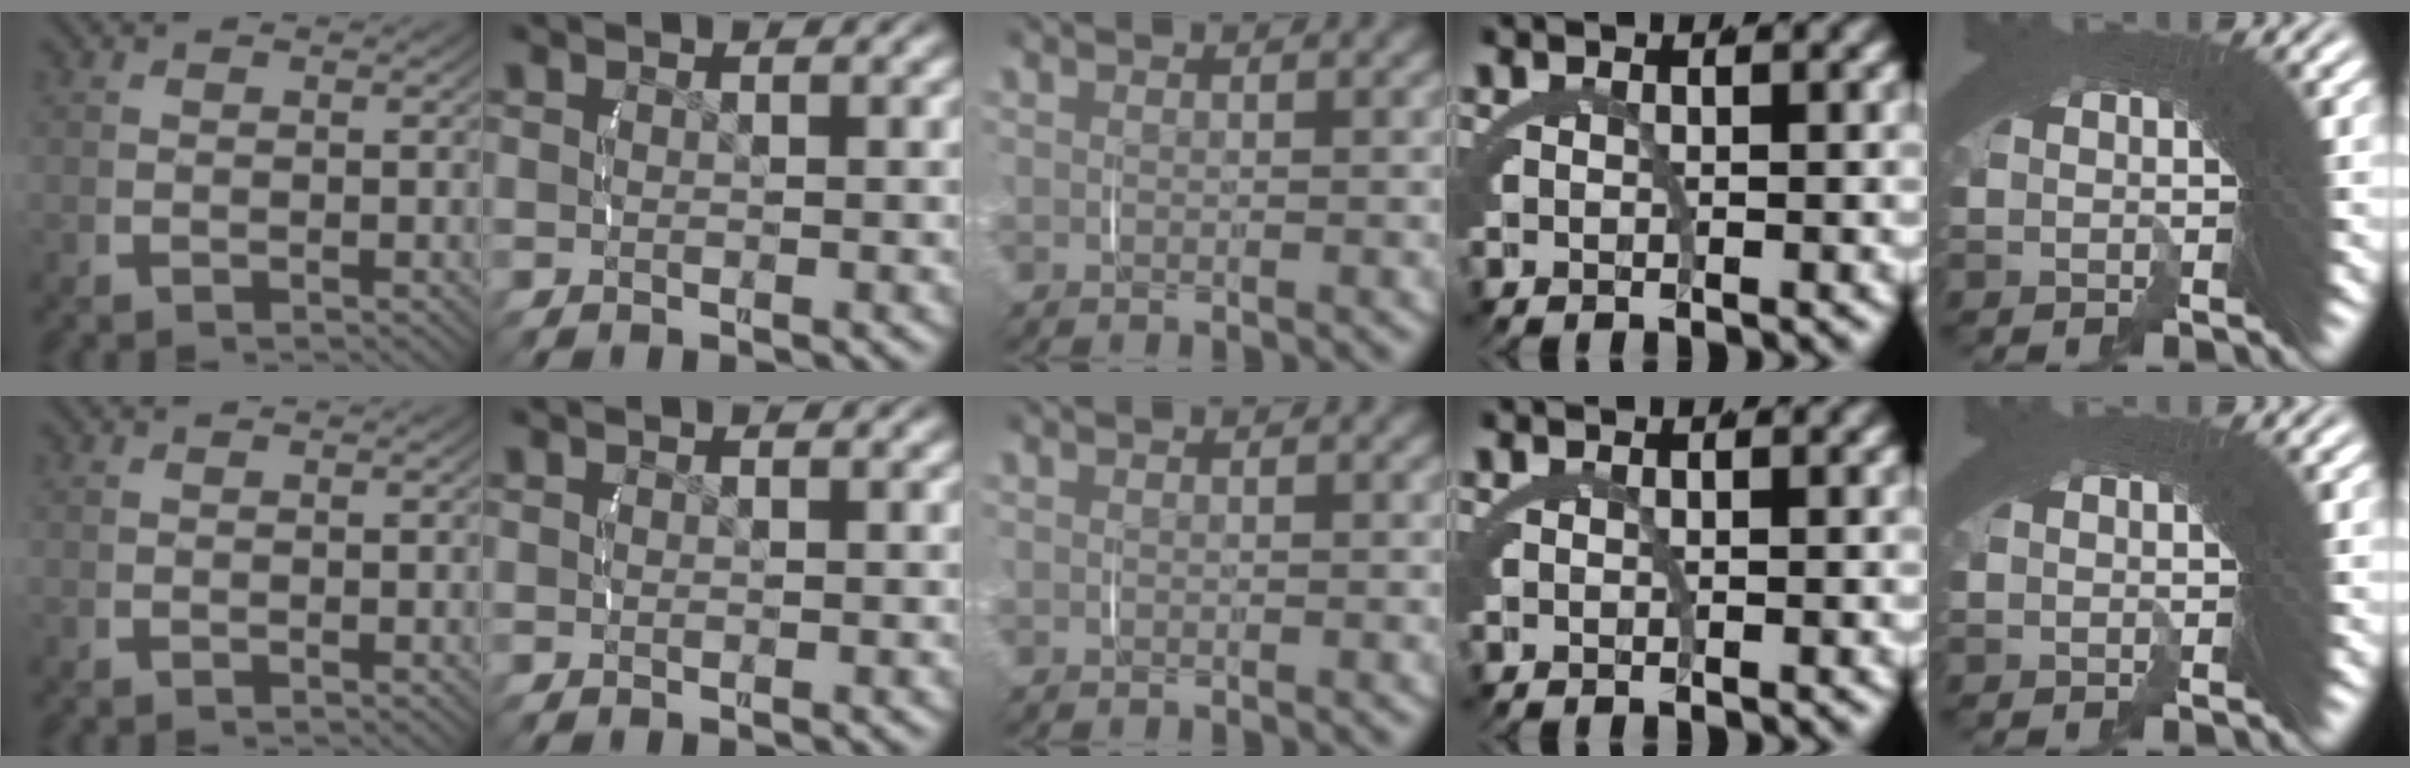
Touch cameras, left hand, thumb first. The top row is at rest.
{}